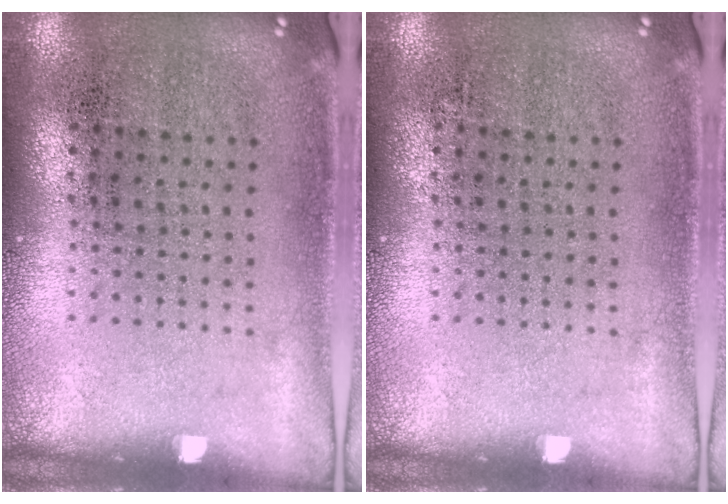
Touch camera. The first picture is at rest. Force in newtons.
{"total": 0.0}